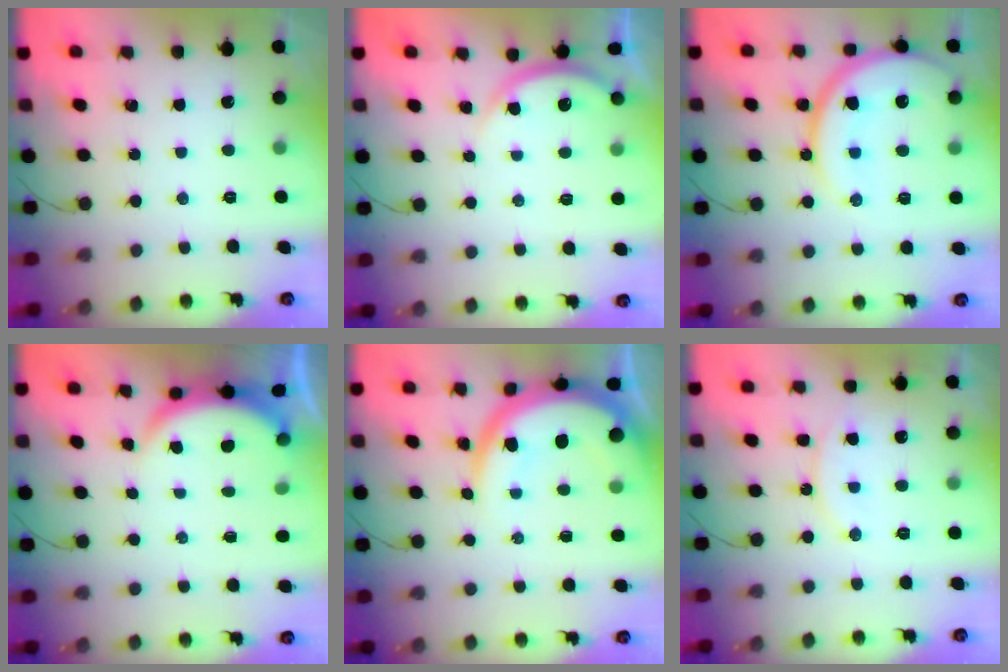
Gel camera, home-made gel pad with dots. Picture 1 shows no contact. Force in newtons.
{"total": 3.8, "press": 3.8, "slide": 0.2}
{"total": 15.4, "press": 15.4, "slide": 1.3}
{"total": 5.1, "press": 5.1, "slide": 0.6}
{"total": 13.1, "press": 13.1, "slide": 1.0}
{"total": 9.4, "press": 9.3, "slide": 0.7}